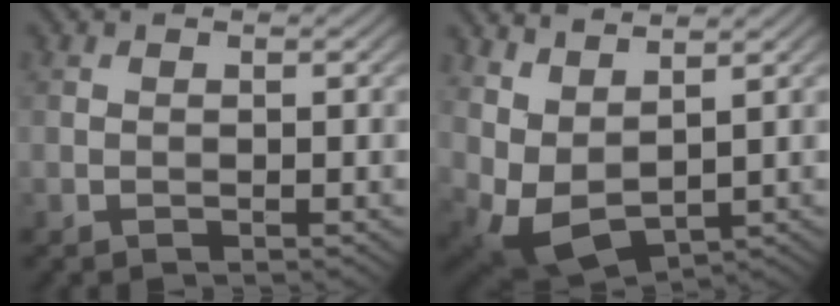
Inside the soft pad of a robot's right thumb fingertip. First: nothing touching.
{"total": 7.4, "force": [3.6, 3.4, 5.5], "torque": [-0.139, -0.009, 0.081]}